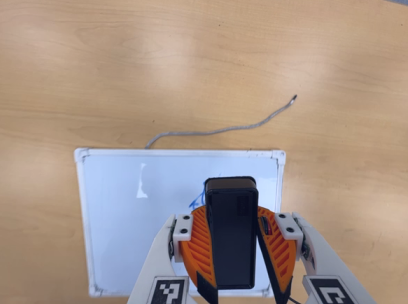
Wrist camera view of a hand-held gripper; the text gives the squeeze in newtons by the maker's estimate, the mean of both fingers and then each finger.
{"total": 10.8, "left": 10.7, "right": 11.0}